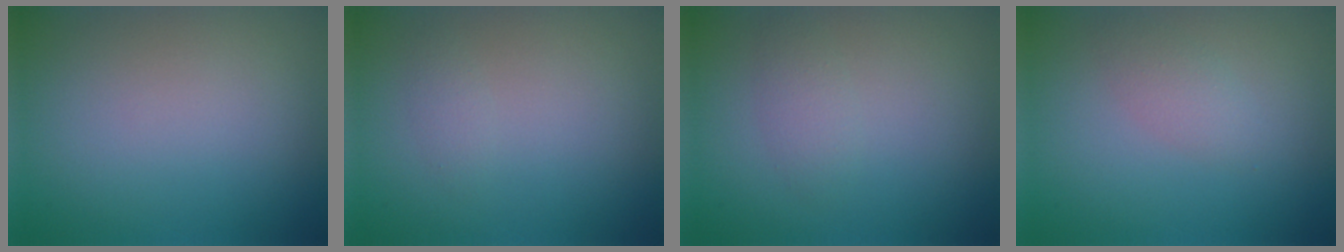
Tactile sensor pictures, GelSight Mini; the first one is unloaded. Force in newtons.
{"total": 0.8, "press": 0.8, "slide": 0.1}
{"total": 1.5, "press": 1.5, "slide": 0.1}
{"total": 1.6, "press": 1.6, "slide": 0.1}